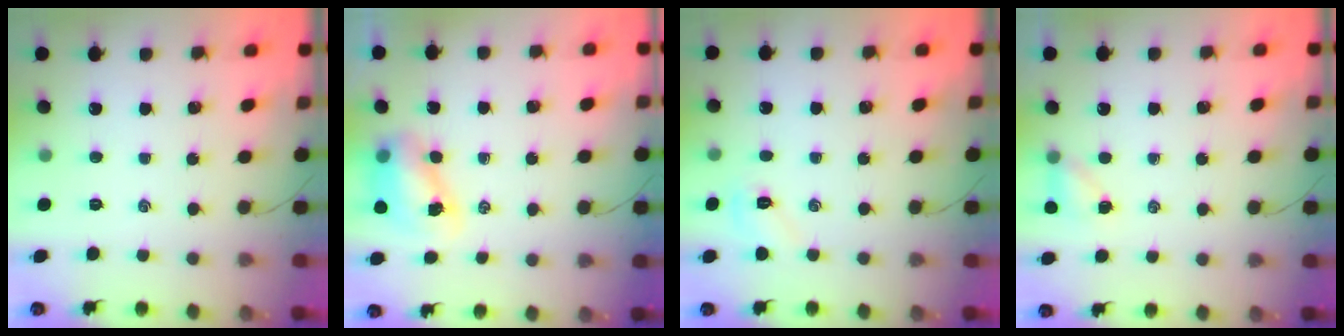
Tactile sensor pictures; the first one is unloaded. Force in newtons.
{"total": 7.3, "press": 7.2, "slide": 1.3}
{"total": 5.6, "press": 5.5, "slide": 1.1}
{"total": 4.3, "press": 4.2, "slide": 1.1}